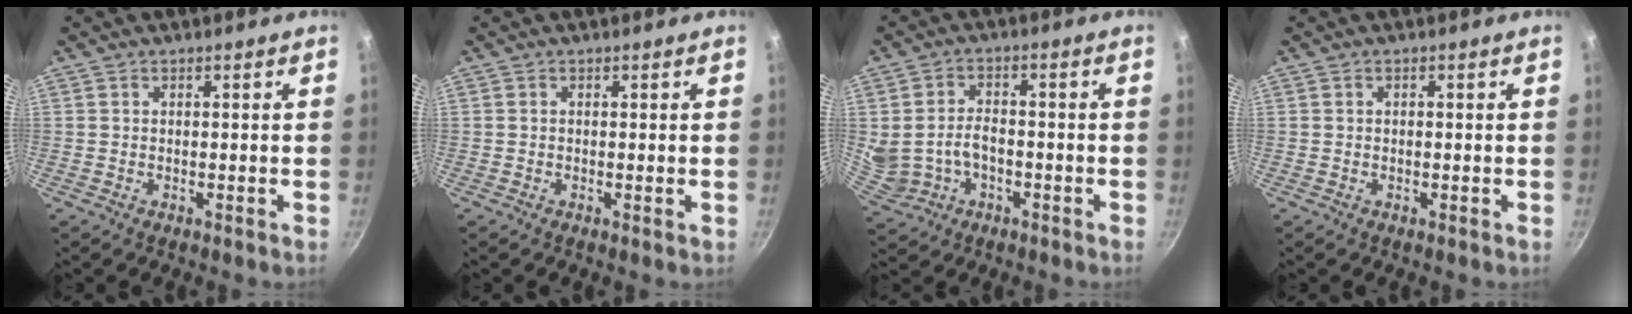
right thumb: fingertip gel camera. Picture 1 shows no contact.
{"total": 0.0}
{"total": 8.6, "force": [-1.5, 6.3, 5.6], "torque": [-0.099, 0.017, -0.015]}
{"total": 0.5, "force": [0.0, 0.3, 0.4], "torque": [-0.007, 0.003, 0.000]}